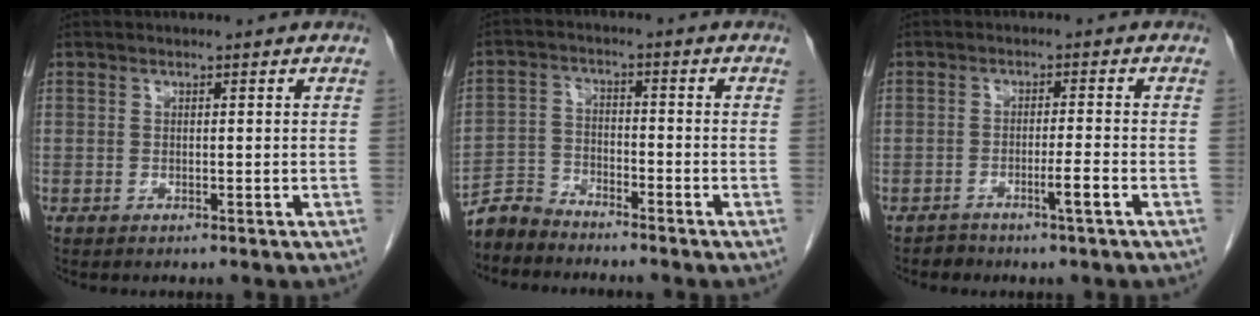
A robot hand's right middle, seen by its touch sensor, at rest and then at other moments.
{"total": 4.9, "force": [-4.8, 1.0, -0.1], "torque": [-0.001, -0.006, -0.096]}
{"total": 2.4, "force": [-1.5, -0.2, 1.9], "torque": [-0.034, -0.002, -0.025]}